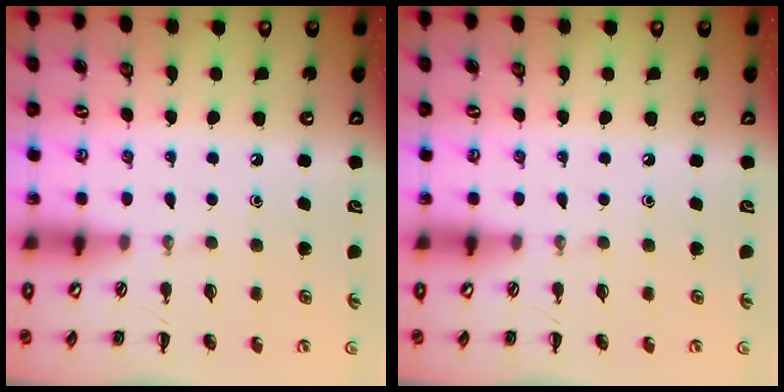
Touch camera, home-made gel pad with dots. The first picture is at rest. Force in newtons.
{"total": 0.0}